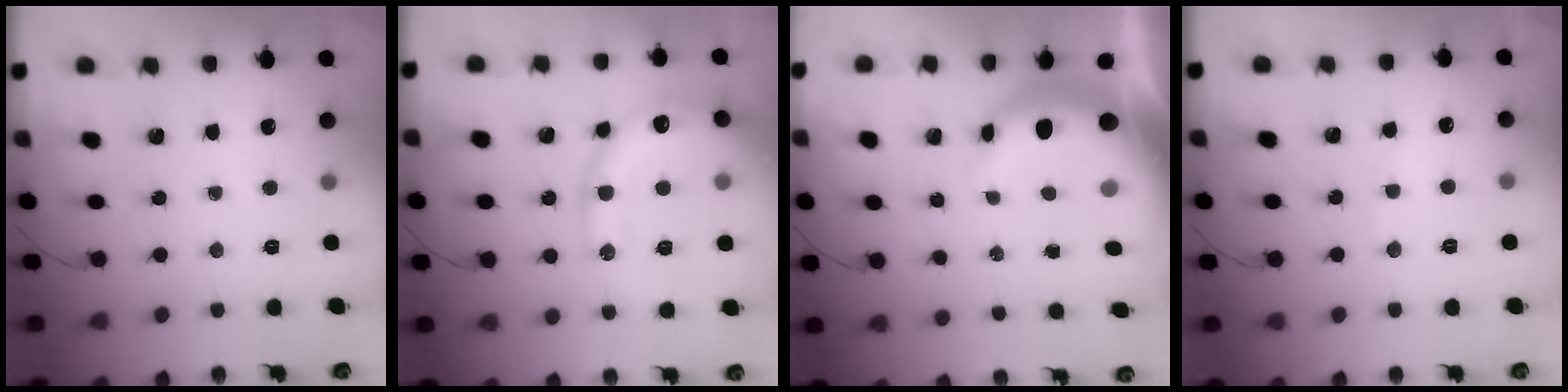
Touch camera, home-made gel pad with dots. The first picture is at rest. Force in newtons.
{"total": 16.2, "press": 16.0, "slide": 2.6}
{"total": 7.1, "press": 6.9, "slide": 1.7}
{"total": 5.5, "press": 5.3, "slide": 1.5}